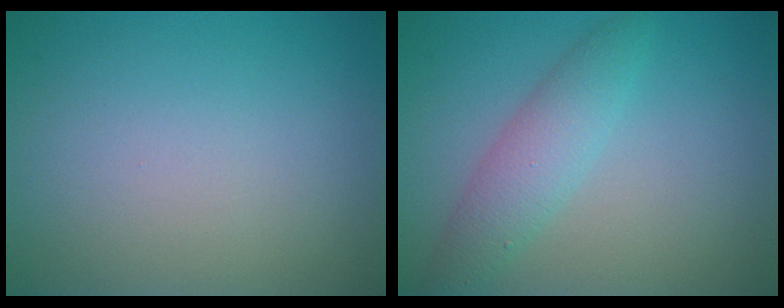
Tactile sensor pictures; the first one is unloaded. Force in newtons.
{"total": 3.4, "press": 3.4, "slide": 0.1}